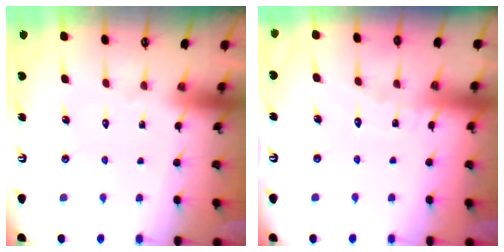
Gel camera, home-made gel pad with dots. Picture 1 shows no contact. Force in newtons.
{"total": 5.3, "press": 5.2, "slide": 0.6}